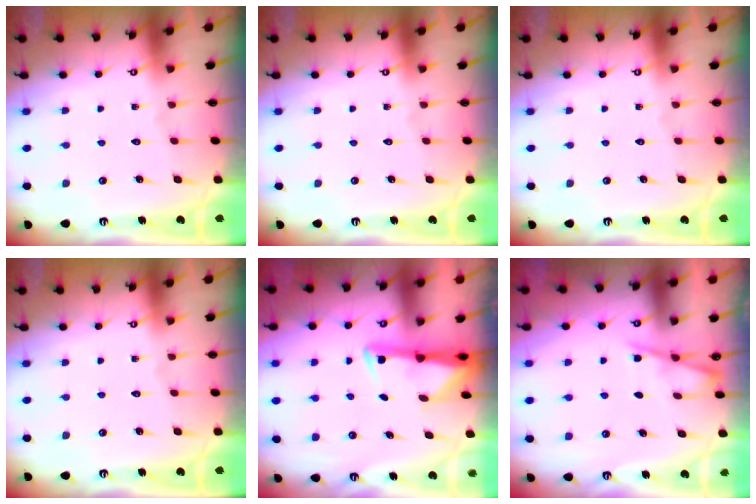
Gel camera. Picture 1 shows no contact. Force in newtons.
{"total": 0.0}
{"total": 0.0}
{"total": 0.0}
{"total": 3.0, "press": 2.9, "slide": 0.5}
{"total": 4.4, "press": 4.4, "slide": 0.5}